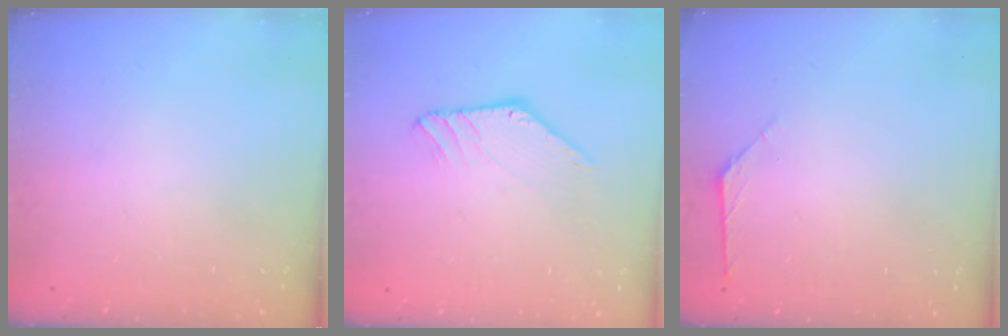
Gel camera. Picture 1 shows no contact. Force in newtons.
{"total": 1.4, "press": 1.4, "slide": 0.0}
{"total": 1.9, "press": 1.8, "slide": 0.5}